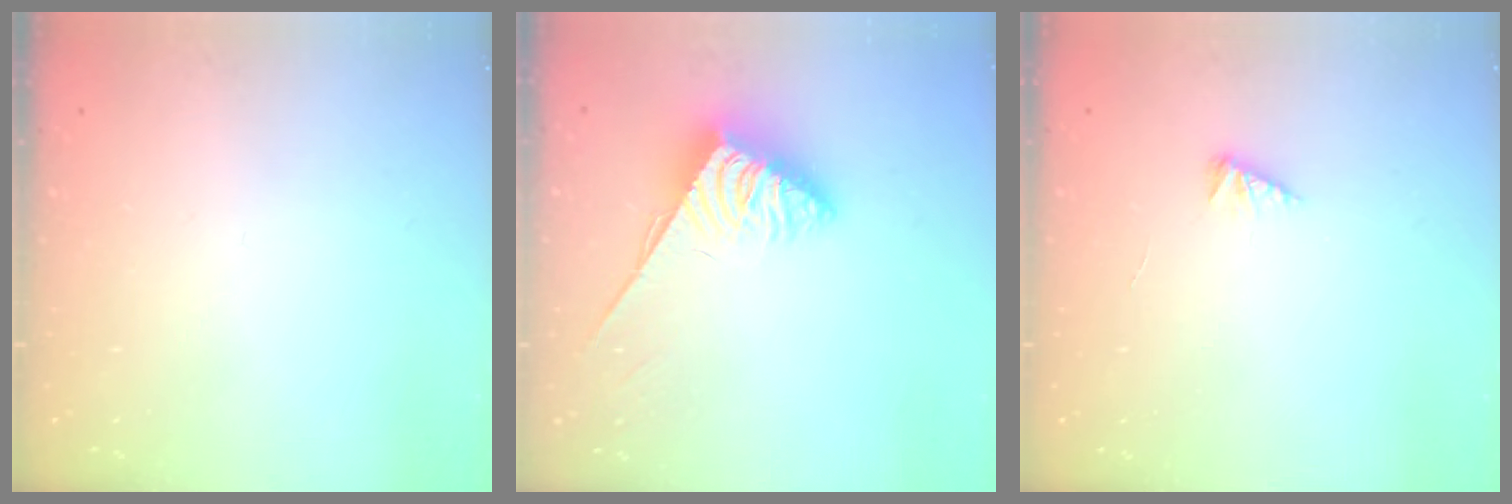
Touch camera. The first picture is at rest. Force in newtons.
{"total": 3.8, "press": 3.8, "slide": 0.5}
{"total": 1.9, "press": 1.8, "slide": 0.4}